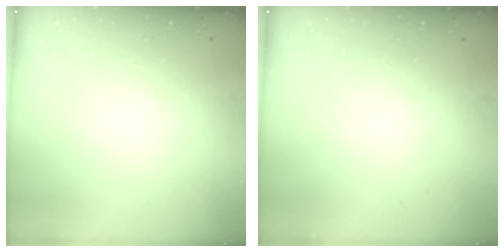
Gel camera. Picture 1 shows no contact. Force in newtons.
{"total": 0.0}